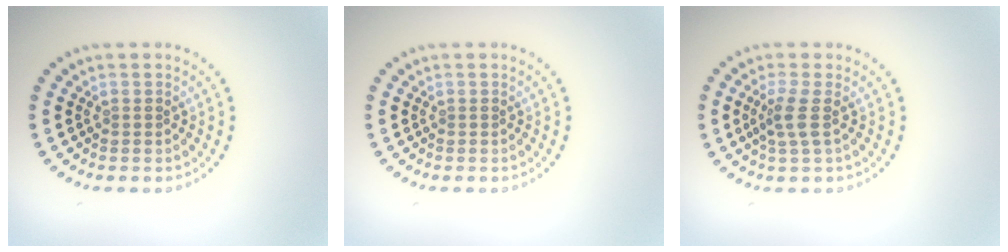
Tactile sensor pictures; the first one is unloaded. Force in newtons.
{"total": 0.0}
{"total": 2.0, "press": 1.6, "slide": 1.3}